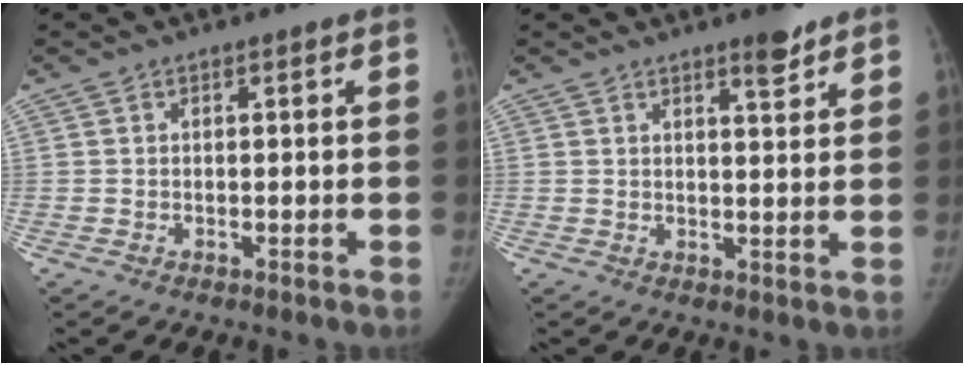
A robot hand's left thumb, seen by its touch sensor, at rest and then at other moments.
{"total": 4.0, "force": [3.0, 0.9, 2.4], "torque": [-0.027, -0.023, 0.044]}